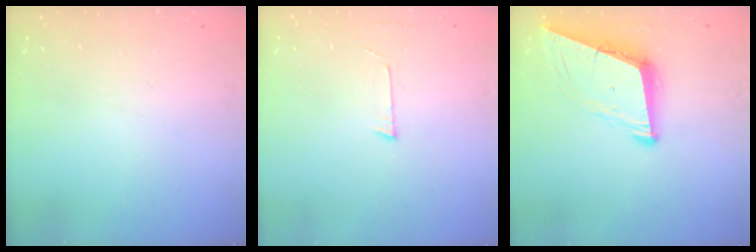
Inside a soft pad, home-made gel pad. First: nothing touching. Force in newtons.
{"total": 2.7, "press": 2.7, "slide": 0.2}
{"total": 8.9, "press": 8.0, "slide": 3.7}